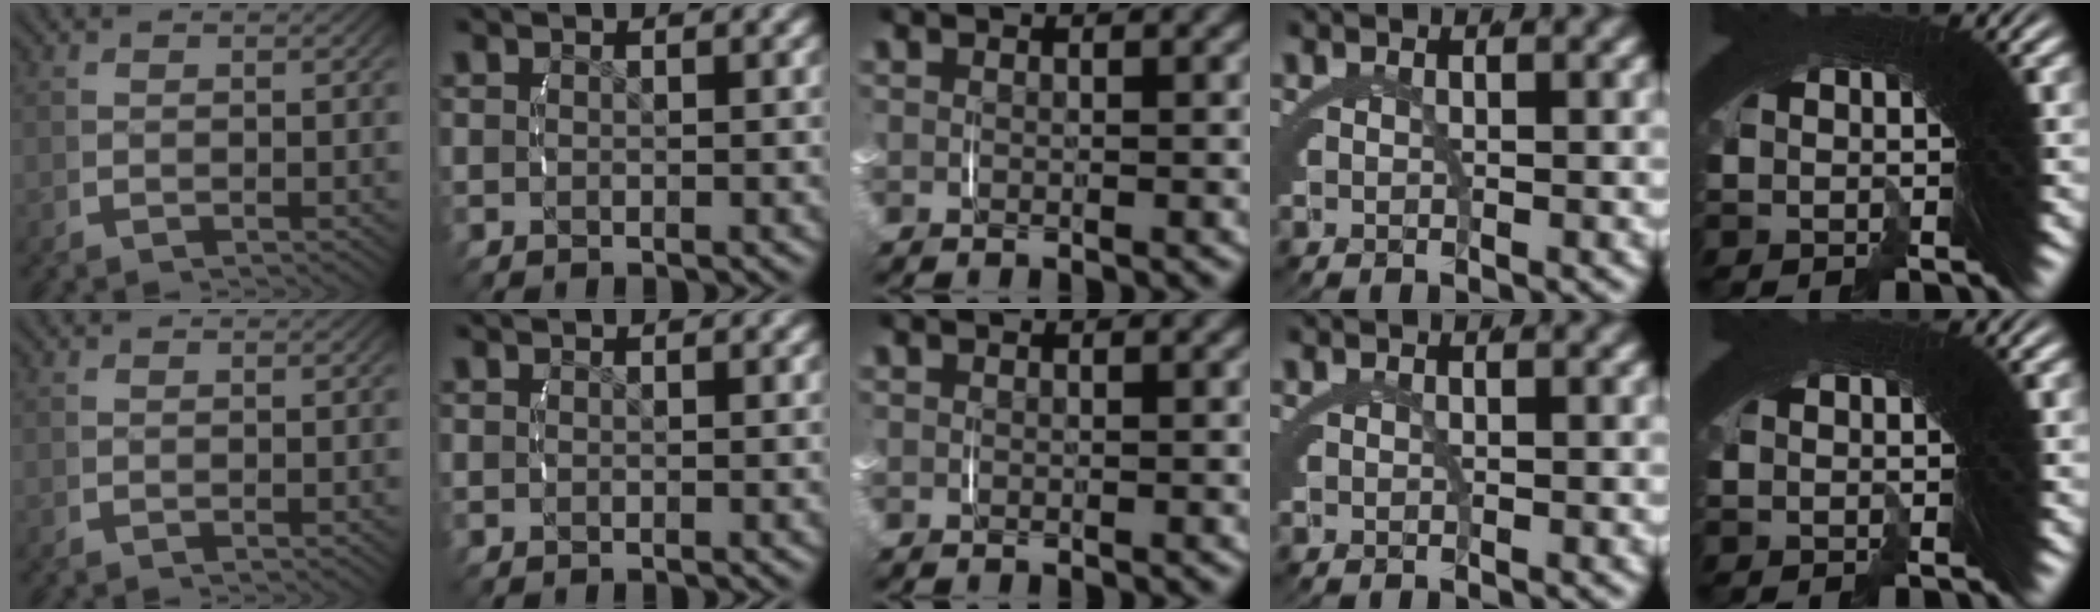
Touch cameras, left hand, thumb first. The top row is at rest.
{}